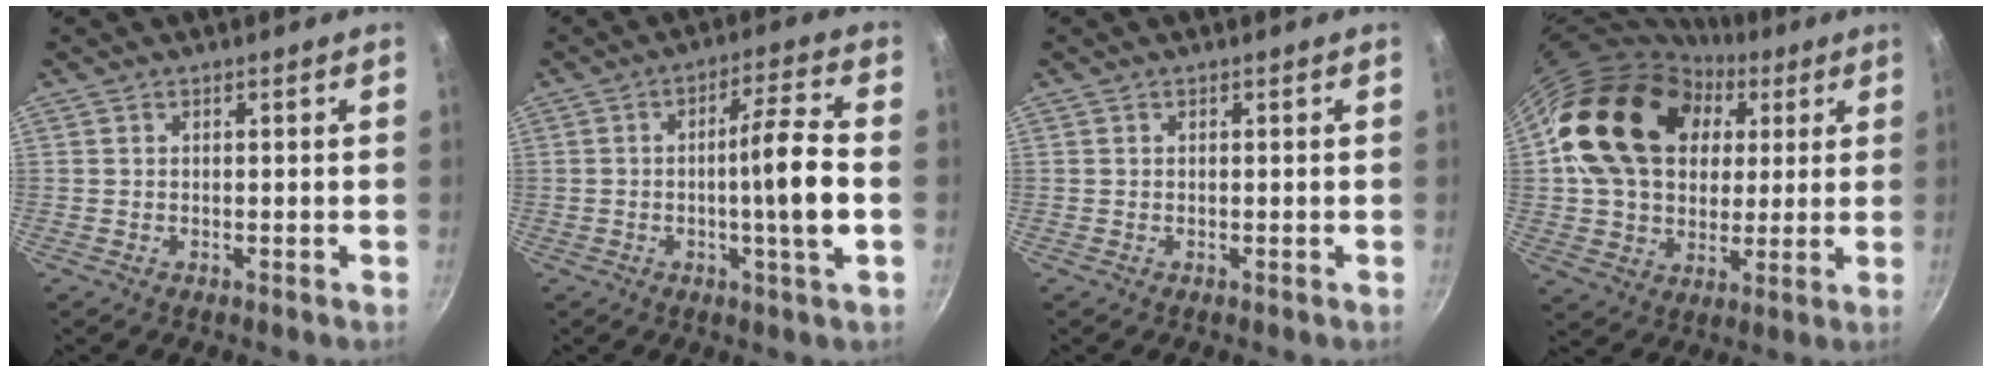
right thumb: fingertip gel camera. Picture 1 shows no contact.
{"total": 10.3, "force": [-1.5, 0.4, 10.2], "torque": [-0.163, 0.021, -0.026]}
{"total": 0.0}
{"total": 22.6, "force": [6.0, 17.0, 13.5], "torque": [-0.196, 0.019, 0.103]}